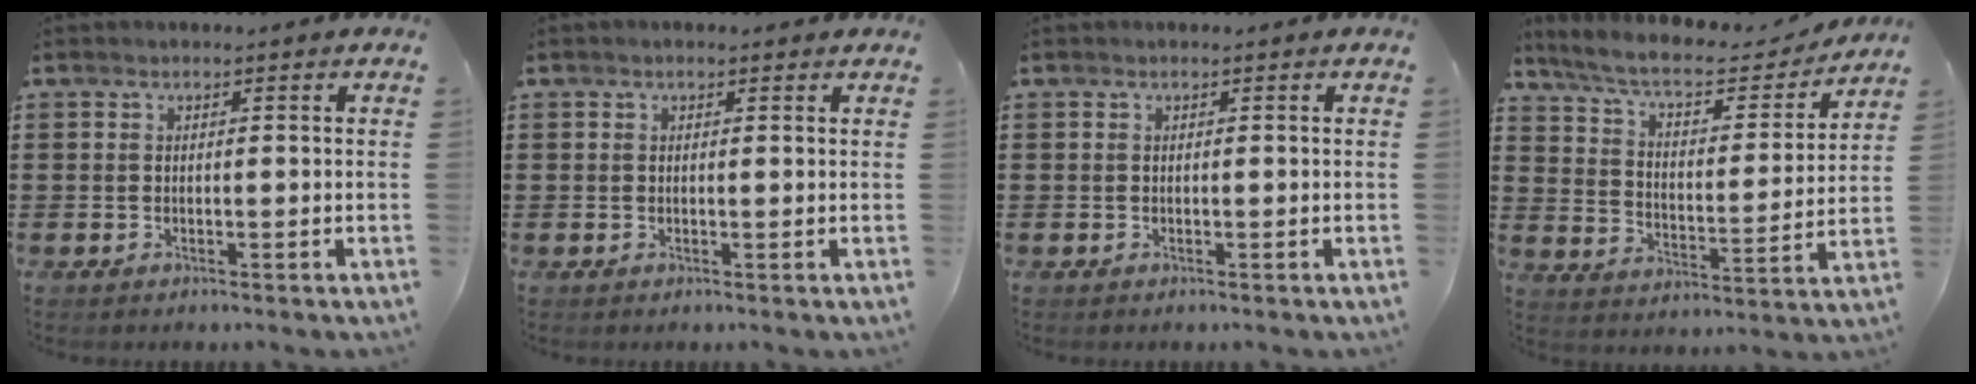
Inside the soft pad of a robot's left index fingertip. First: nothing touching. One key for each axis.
{"total": 0.5, "fx": 0.3, "fy": 0.2, "fz": 0.4, "tx": -0.008, "ty": 0.003, "tz": 0.005}
{"total": 0.0}
{"total": 7.2, "fx": 5.9, "fy": 1.5, "fz": 3.8, "tx": -0.099, "ty": -0.030, "tz": 0.098}